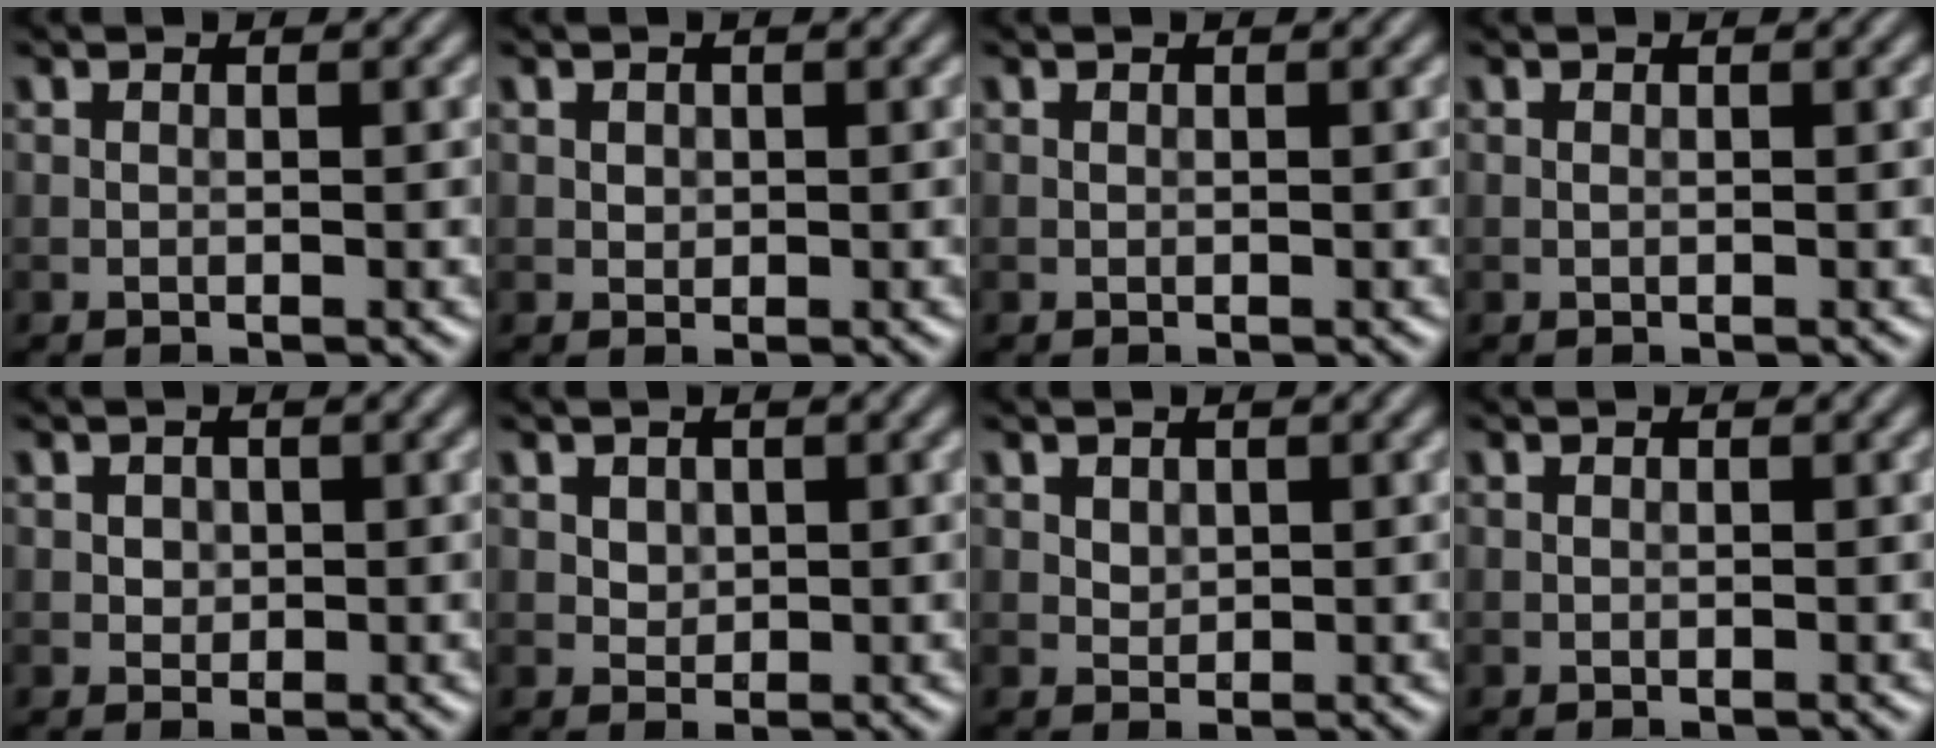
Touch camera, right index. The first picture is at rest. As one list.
[{"total": 0.6, "force": [0.2, 0.5, 0.2], "torque": [-0.002, -0.003, 0.005]}, {"total": 0.0}, {"total": 0.0}, {"total": 0.9, "force": [0.2, 0.8, 0.3], "torque": [-0.002, -0.003, 0.006]}, {"total": 1.2, "force": [0.5, 1.0, 0.4], "torque": [-0.008, -0.004, 0.014]}, {"total": 0.8, "force": [0.4, 0.7, 0.3], "torque": [-0.007, -0.003, 0.012]}, {"total": 0.0}]